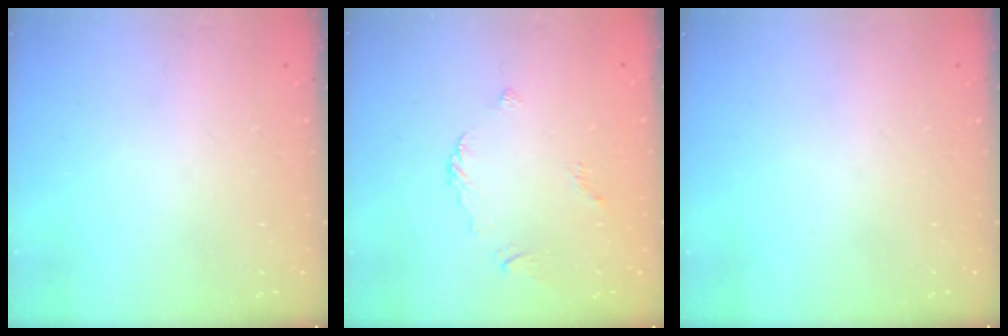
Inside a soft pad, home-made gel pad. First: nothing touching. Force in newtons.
{"total": 3.2, "press": 3.1, "slide": 0.6}
{"total": 0.0}